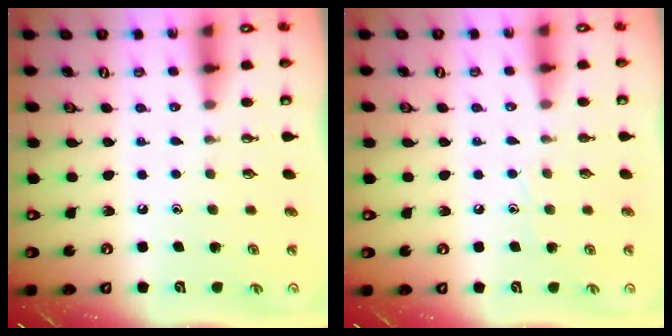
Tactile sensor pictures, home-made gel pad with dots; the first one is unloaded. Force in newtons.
{"total": 4.9, "press": 4.9, "slide": 0.5}